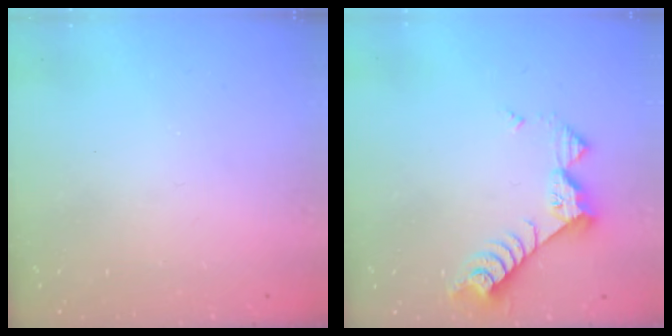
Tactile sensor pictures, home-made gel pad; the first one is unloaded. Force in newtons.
{"total": 8.6, "press": 8.5, "slide": 0.8}